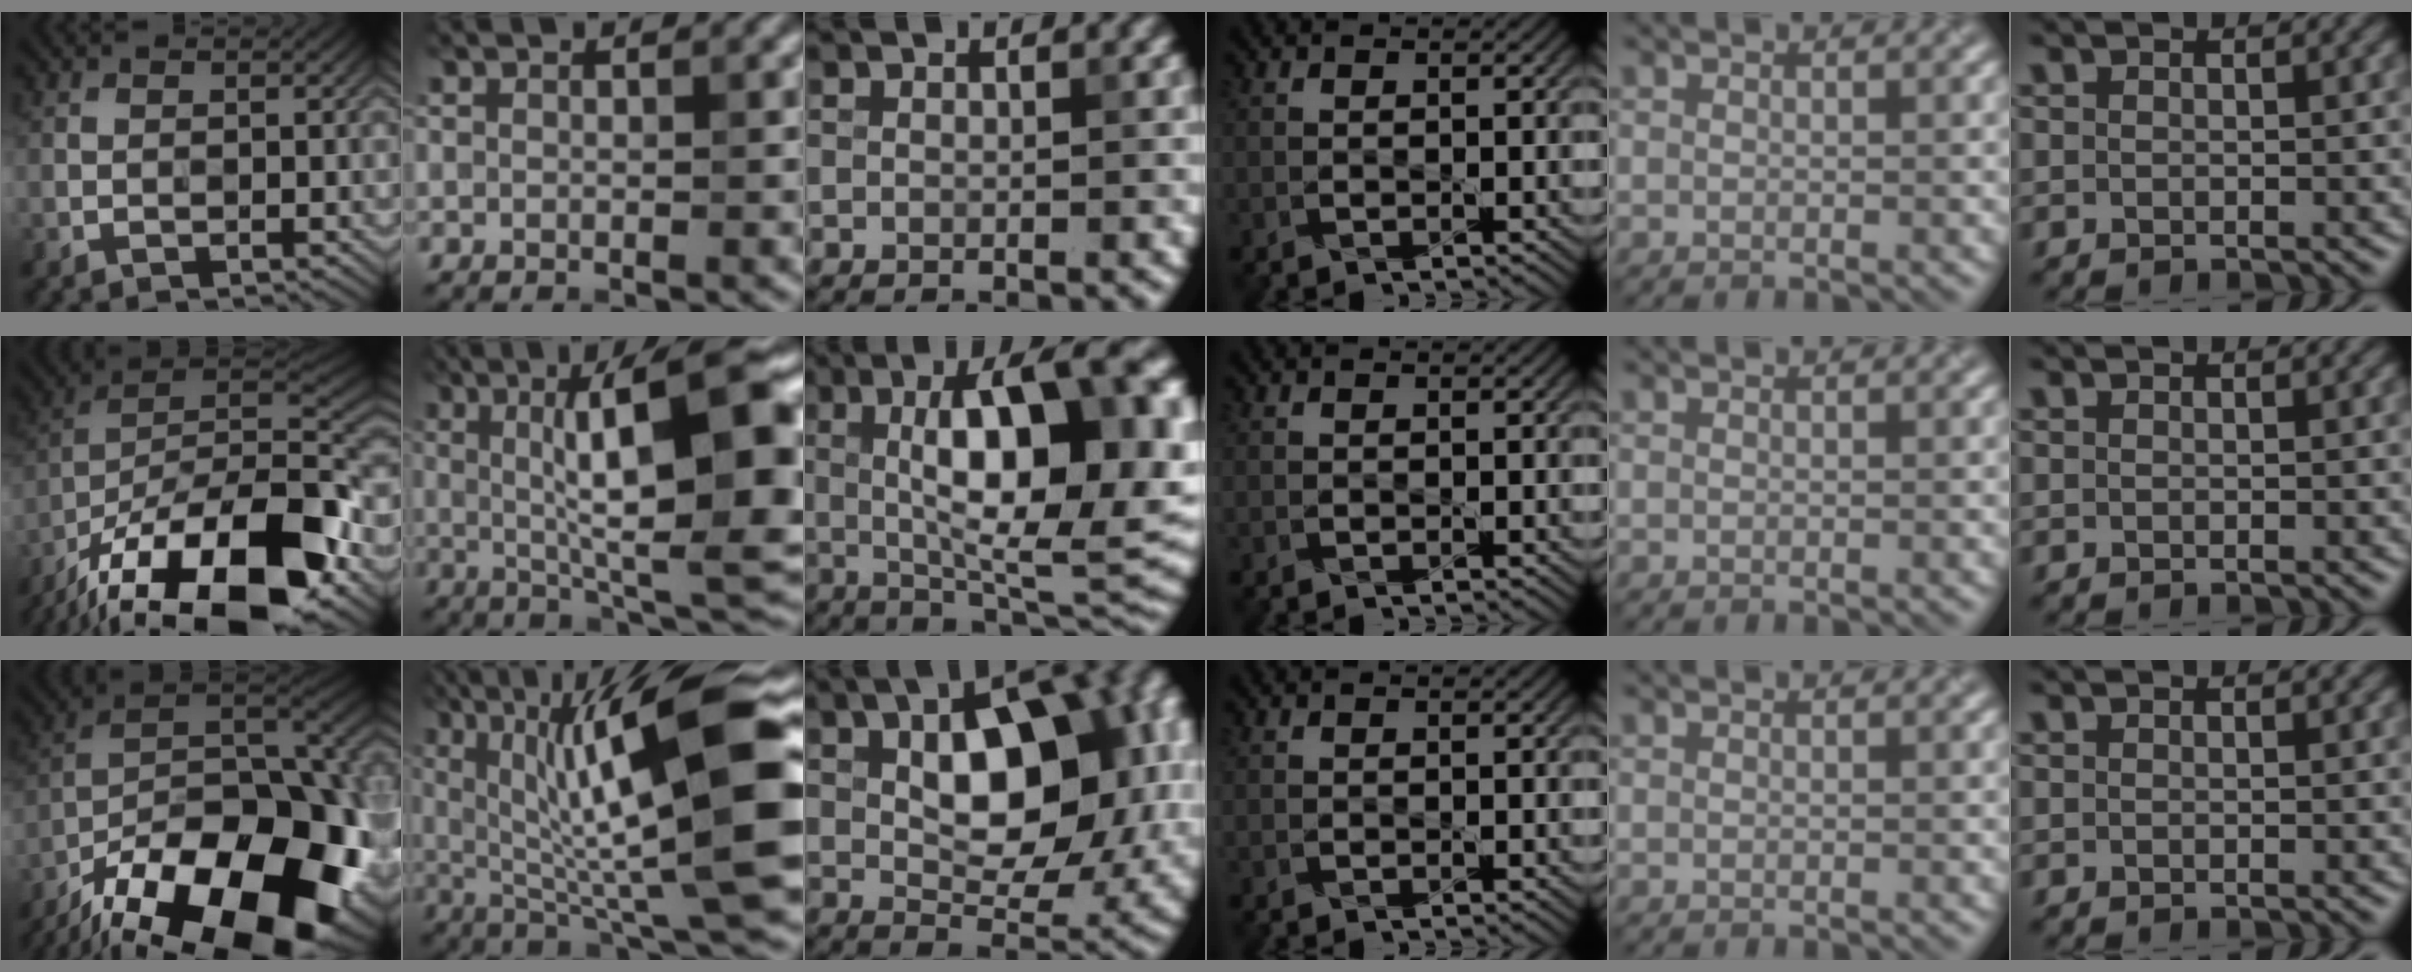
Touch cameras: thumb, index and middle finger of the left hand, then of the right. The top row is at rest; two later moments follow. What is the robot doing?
{"motion": "assemble", "object": "legos"}